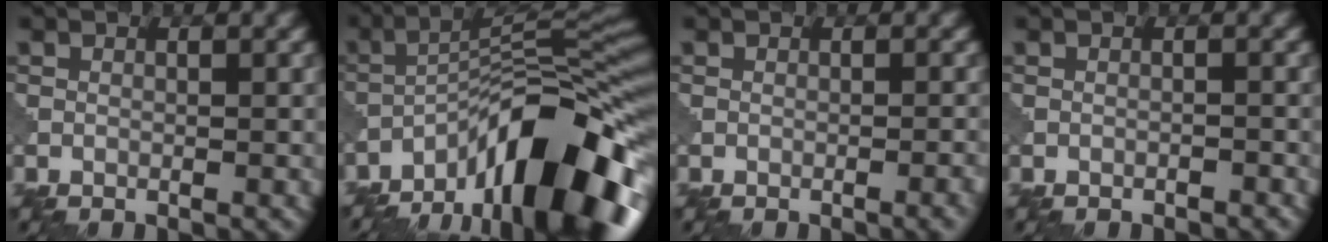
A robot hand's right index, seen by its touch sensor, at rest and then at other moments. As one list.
[{"total": 15.5, "force": [-9.6, 4.8, 11.2], "torque": [-0.171, 0.015, -0.167]}, {"total": 1.4, "force": [-0.6, 0.3, 1.2], "torque": [-0.010, 0.002, -0.011]}, {"total": 0.6, "force": [-0.5, 0.1, 0.2], "torque": [-0.001, 0.001, -0.009]}]